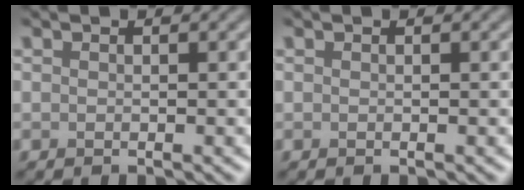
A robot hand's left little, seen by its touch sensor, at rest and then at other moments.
{"total": 0.0}